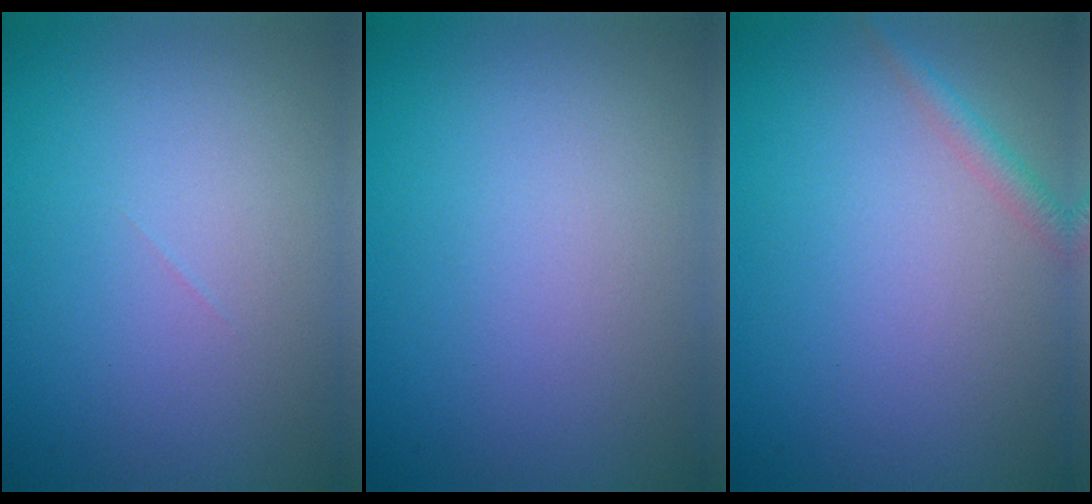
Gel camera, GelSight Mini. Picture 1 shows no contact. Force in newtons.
{"total": 0.0}
{"total": 1.5, "press": 1.5, "slide": 0.0}